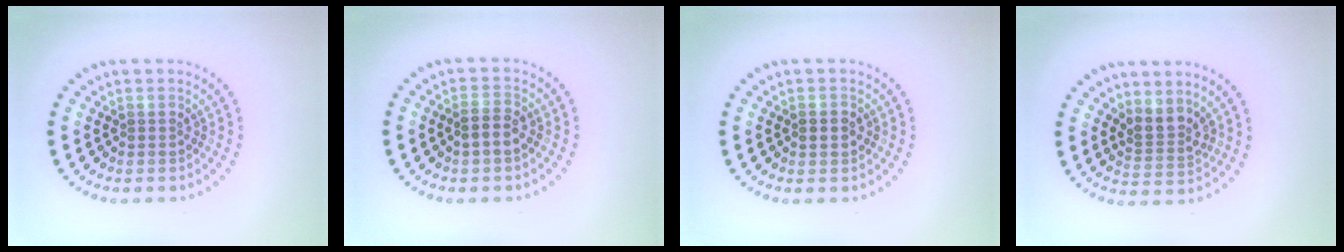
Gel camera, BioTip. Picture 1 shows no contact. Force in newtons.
{"total": 1.9, "press": 1.7, "slide": 0.7}
{"total": 1.8, "press": 1.8, "slide": 0.1}
{"total": 2.5, "press": 1.9, "slide": 1.6}